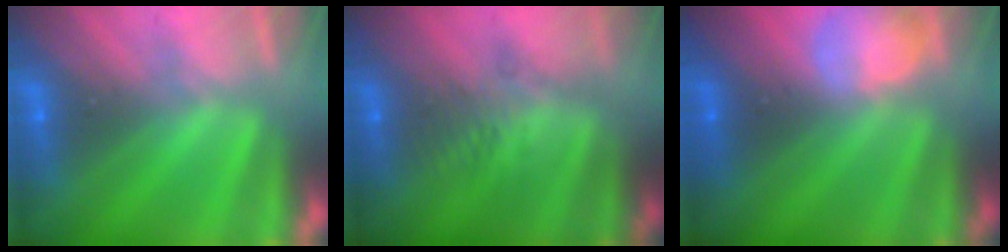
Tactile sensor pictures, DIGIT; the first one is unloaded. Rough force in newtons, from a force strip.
{"total": 2.6}
{"total": 2.4}